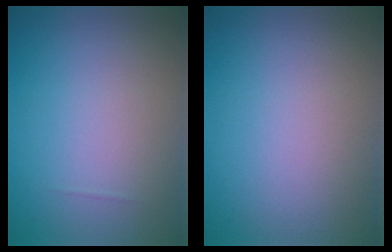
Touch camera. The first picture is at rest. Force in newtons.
{"total": 0.0}